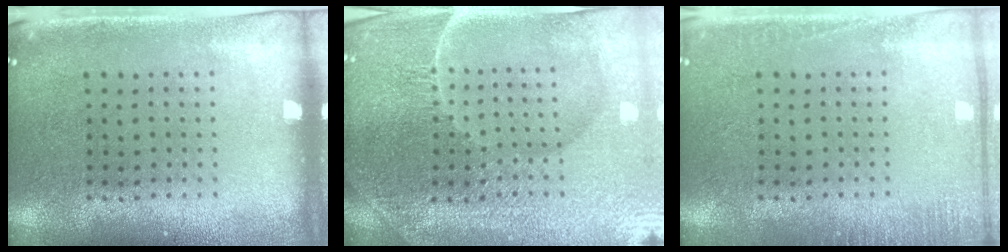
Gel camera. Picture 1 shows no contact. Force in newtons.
{"total": 5.4, "press": 5.1, "slide": 1.9}
{"total": 1.4, "press": 1.4, "slide": 0.4}